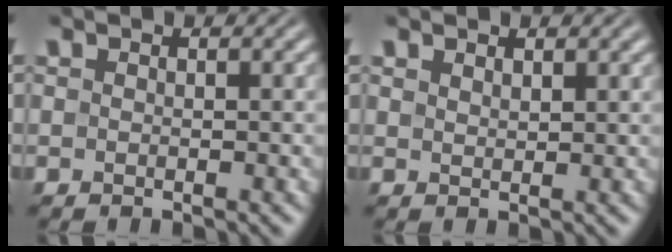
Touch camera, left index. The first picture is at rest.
{"total": 1.0, "force": [0.9, 0.3, 0.3], "torque": [-0.008, -0.001, 0.017]}